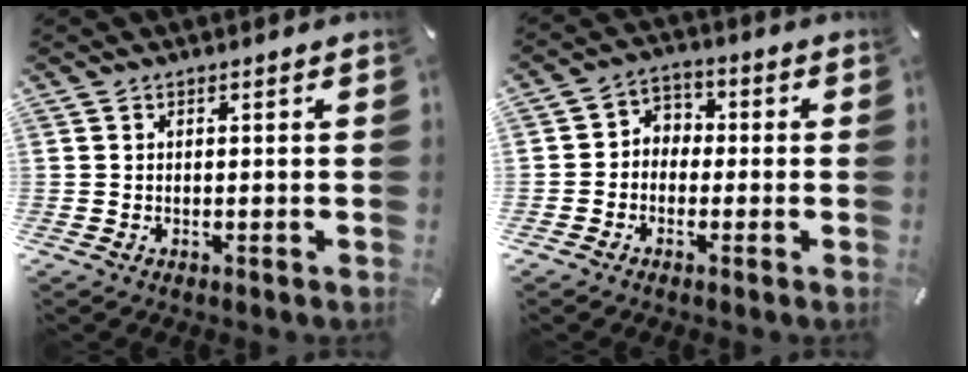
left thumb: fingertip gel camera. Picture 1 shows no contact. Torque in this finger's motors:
{"motor_torque": [-0.18, 0.05, -0.03, 0.12, -0.03]}